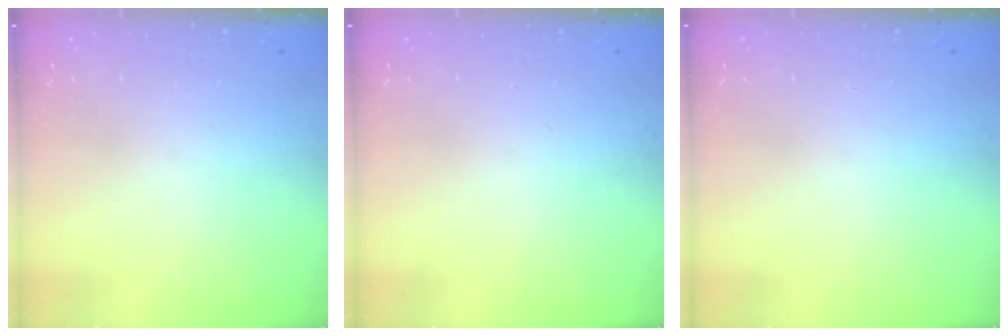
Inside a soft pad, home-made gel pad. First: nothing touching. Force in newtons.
{"total": 0.0}
{"total": 0.0}